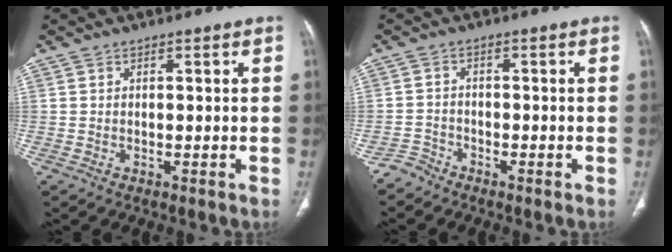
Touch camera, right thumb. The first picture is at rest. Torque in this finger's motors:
{"motor_torque": [0.11, -0.03, -0.18, -0.01, -0.01]}